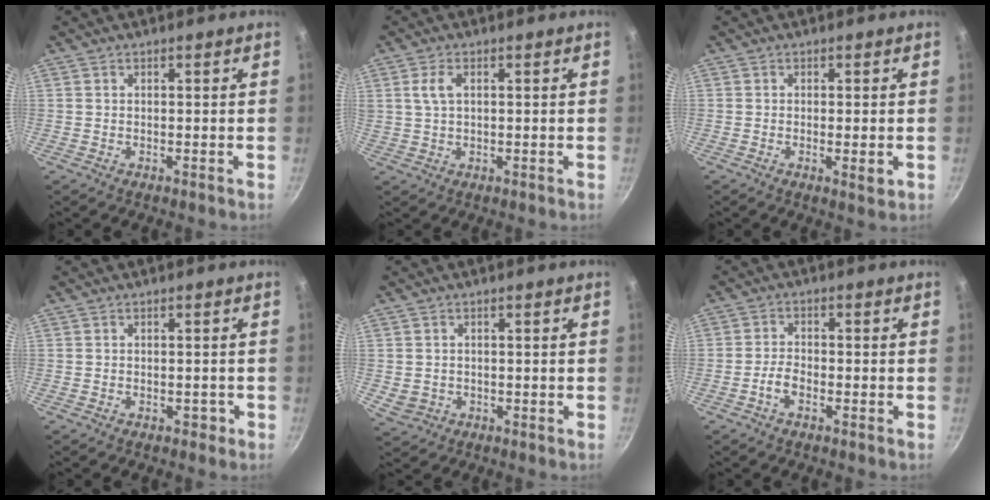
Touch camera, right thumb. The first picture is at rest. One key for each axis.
{"total": 3.7, "fx": 1.1, "fy": 1.8, "fz": 3.1, "tx": -0.060, "ty": 0.005, "tz": 0.022}
{"total": 2.6, "fx": -0.6, "fy": 0.7, "fz": 2.5, "tx": -0.048, "ty": -0.007, "tz": -0.009}
{"total": 1.4, "fx": -0.7, "fy": 1.0, "fz": 0.7, "tx": 0.007, "ty": 0.011, "tz": -0.006}
{"total": 3.0, "fx": -0.4, "fy": 2.7, "fz": 1.4, "tx": -0.025, "ty": 0.003, "tz": 0.002}
{"total": 3.3, "fx": -1.7, "fy": 1.5, "fz": 2.4, "tx": -0.051, "ty": 0.016, "tz": -0.038}